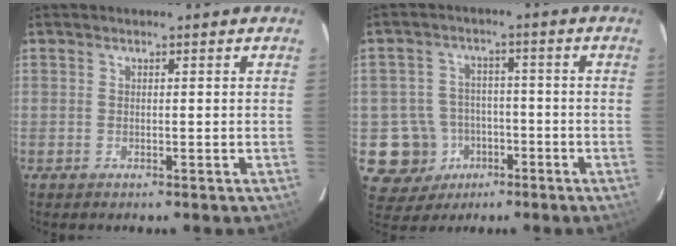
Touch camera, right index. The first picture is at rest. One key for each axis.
{"total": 9.8, "fx": -3.4, "fy": 9.1, "fz": 1.2, "tx": -0.056, "ty": 0.032, "tz": -0.040}